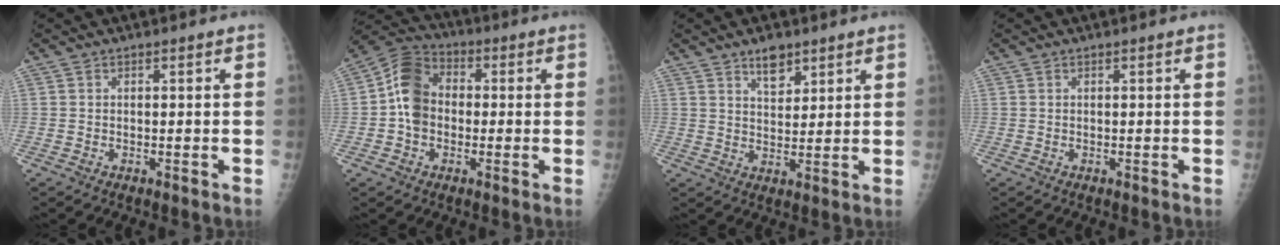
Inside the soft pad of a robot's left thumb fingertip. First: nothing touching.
{"total": 9.7, "force": [-0.6, 7.6, 6.0], "torque": [-0.095, 0.029, -0.026]}
{"total": 5.2, "force": [3.6, 2.6, 2.8], "torque": [-0.025, -0.024, 0.061]}
{"total": 0.0}